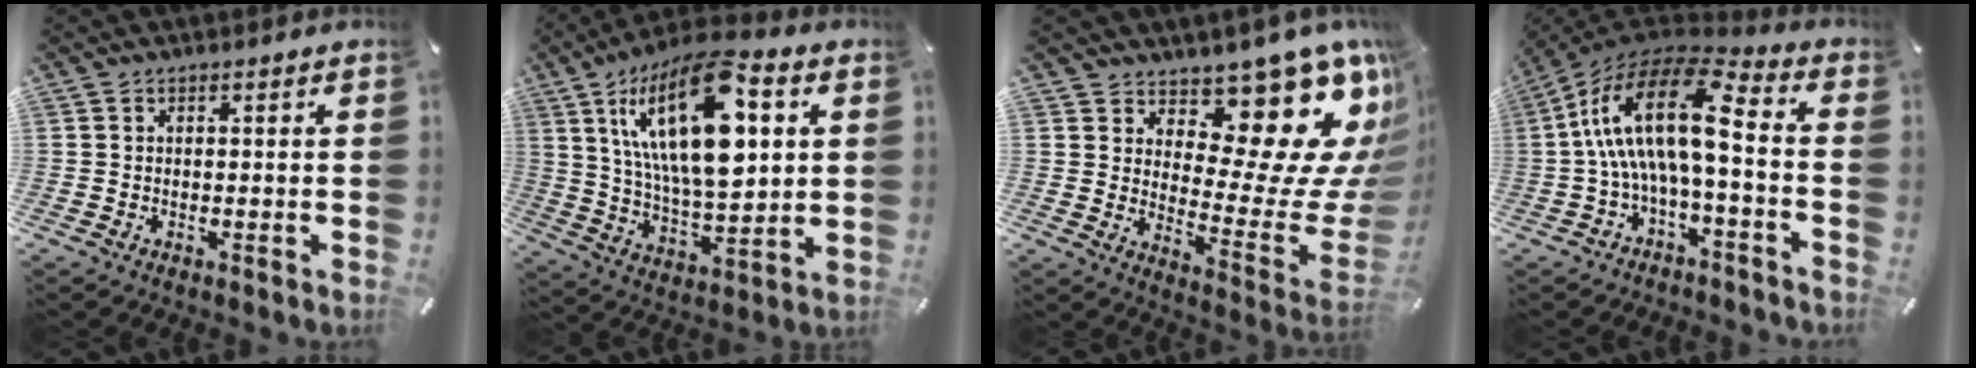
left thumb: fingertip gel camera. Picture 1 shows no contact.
{"total": 24.9, "force": [9.0, 11.1, 20.3], "torque": [-0.388, -0.029, 0.136]}
{"total": 16.7, "force": [11.4, 7.7, 9.3], "torque": [-0.105, -0.112, 0.184]}
{"total": 18.1, "force": [0.6, 6.9, 16.7], "torque": [-0.330, -0.001, 0.003]}